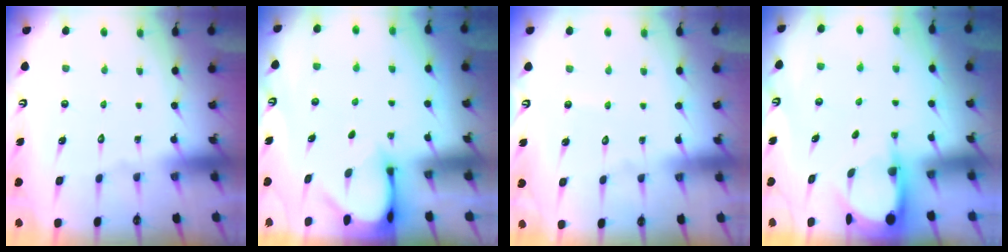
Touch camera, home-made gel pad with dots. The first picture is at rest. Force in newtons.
{"total": 3.4, "press": 3.3, "slide": 0.3}
{"total": 2.4, "press": 2.4, "slide": 0.3}
{"total": 3.8, "press": 3.8, "slide": 0.1}